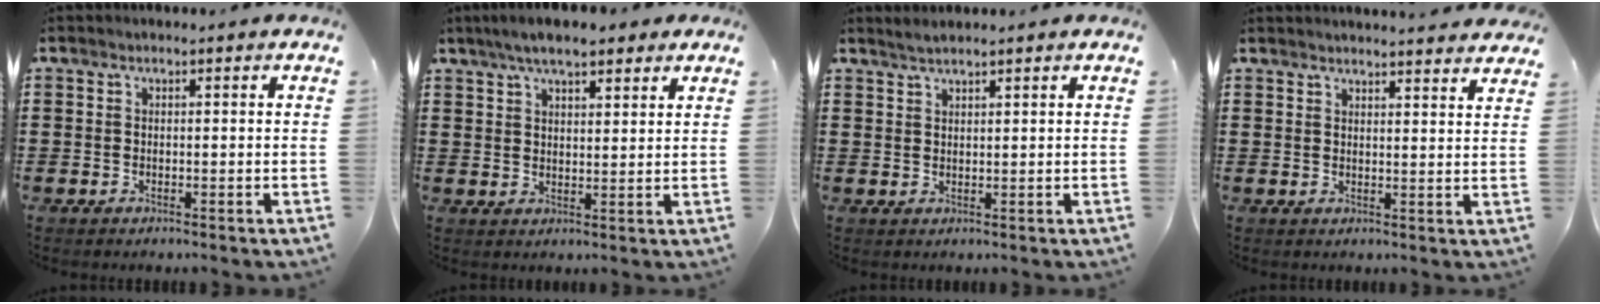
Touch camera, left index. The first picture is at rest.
{"total": 5.8, "force": [4.6, 1.6, 3.1], "torque": [-0.070, 0.005, 0.084]}
{"total": 1.5, "force": [1.4, 0.0, 0.4], "torque": [-0.010, 0.002, 0.027]}
{"total": 2.8, "force": [2.8, -0.4, 0.0], "torque": [-0.002, -0.015, 0.051]}